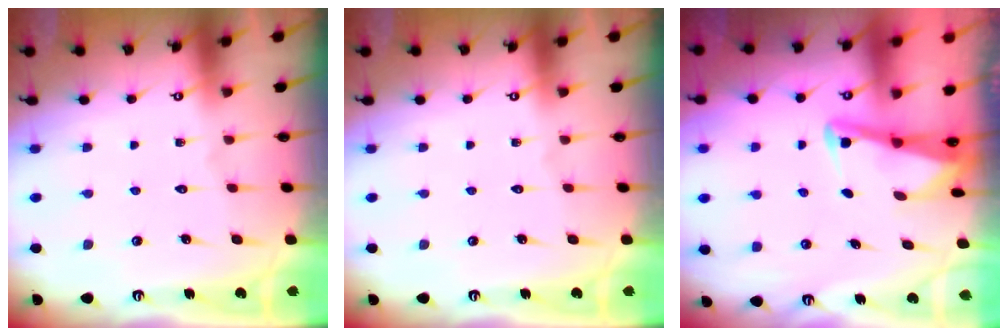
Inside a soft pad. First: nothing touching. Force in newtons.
{"total": 0.0}
{"total": 2.8, "press": 2.8, "slide": 0.4}